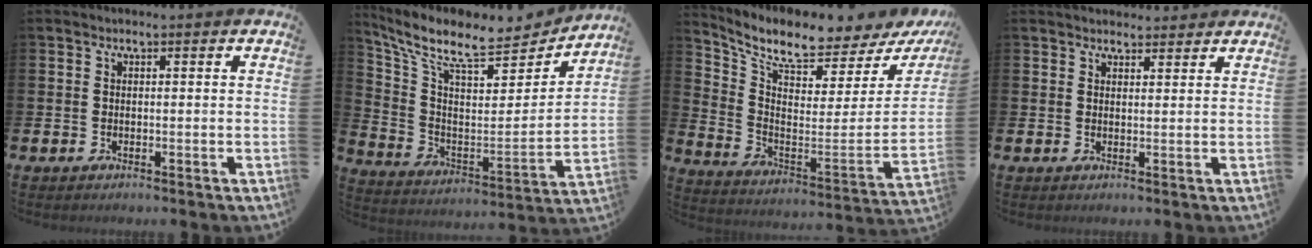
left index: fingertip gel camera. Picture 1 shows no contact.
{"total": 10.8, "force": [9.2, 2.9, 4.9], "torque": [-0.127, -0.066, 0.151]}
{"total": 7.0, "force": [6.3, 1.2, 2.8], "torque": [-0.080, -0.071, 0.099]}
{"total": 2.3, "force": [2.2, 0.7, 0.0], "torque": [0.005, -0.009, 0.039]}